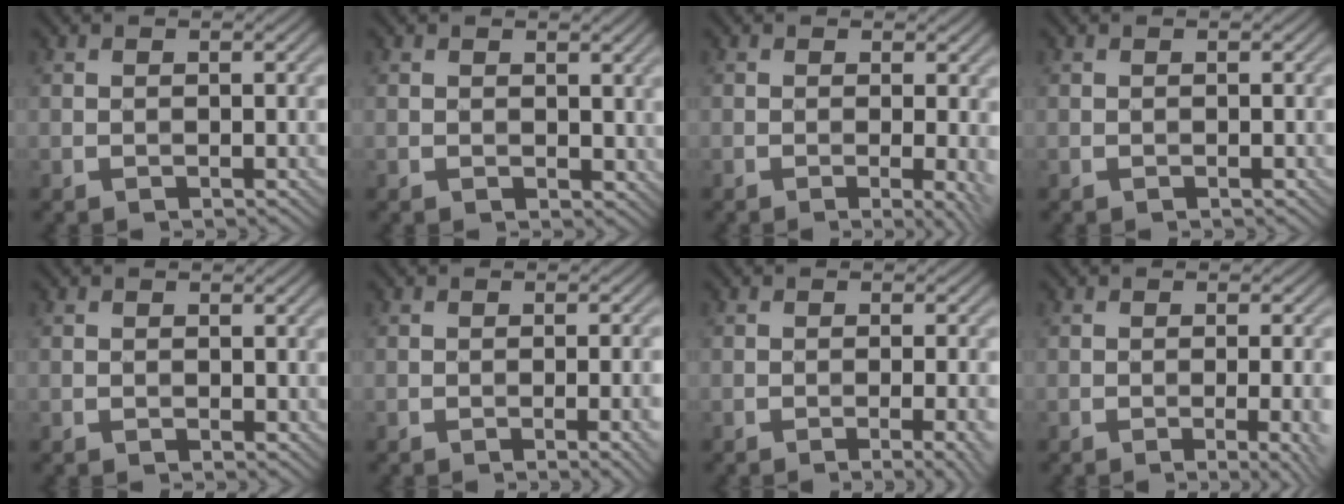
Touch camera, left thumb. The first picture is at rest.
{"total": 1.3, "force": [0.7, 0.9, 0.6], "torque": [-0.011, -0.004, 0.016]}
{"total": 3.3, "force": [-0.4, 0.8, 3.2], "torque": [-0.050, -0.004, -0.008]}
{"total": 0.0}
{"total": 0.5, "force": [0.3, 0.4, 0.2], "torque": [-0.001, -0.002, 0.005]}
{"total": 3.4, "force": [-0.9, 0.7, 3.2], "torque": [-0.043, 0.002, -0.014]}
{"total": 3.5, "force": [-1.1, 0.7, 3.2], "torque": [-0.042, 0.005, -0.019]}
{"total": 5.2, "force": [-1.2, 1.5, 4.9], "torque": [-0.060, -0.002, -0.011]}